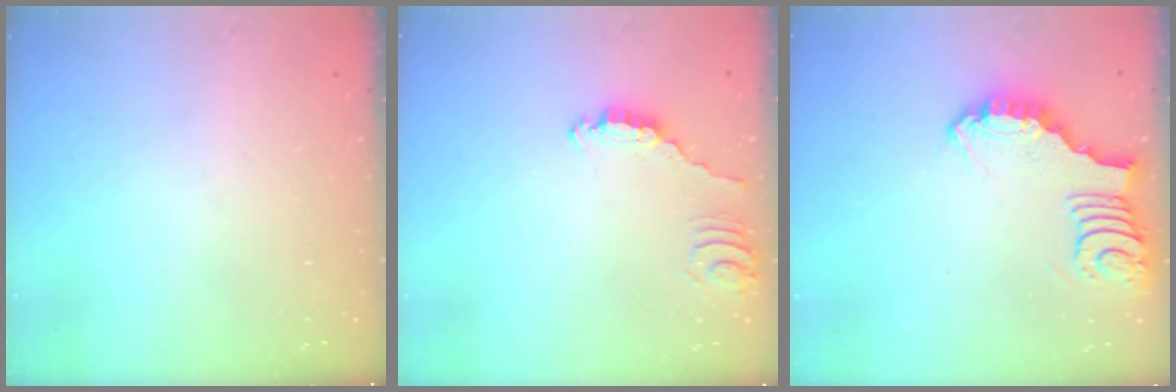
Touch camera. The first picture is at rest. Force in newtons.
{"total": 3.0, "press": 3.0, "slide": 0.2}
{"total": 3.7, "press": 3.7, "slide": 0.1}